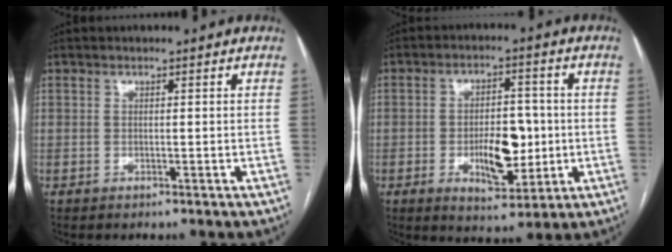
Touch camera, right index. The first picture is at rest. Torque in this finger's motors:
{"motor_torque": [1.14, 0.24, 0.16, 0.09]}